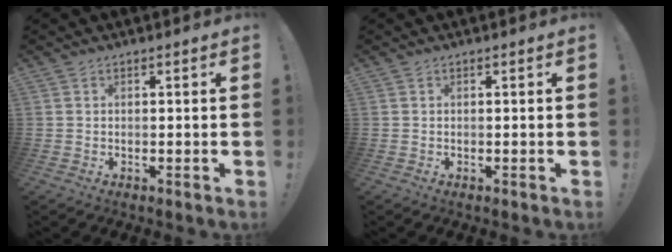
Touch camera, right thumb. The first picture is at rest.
{"total": 0.0}